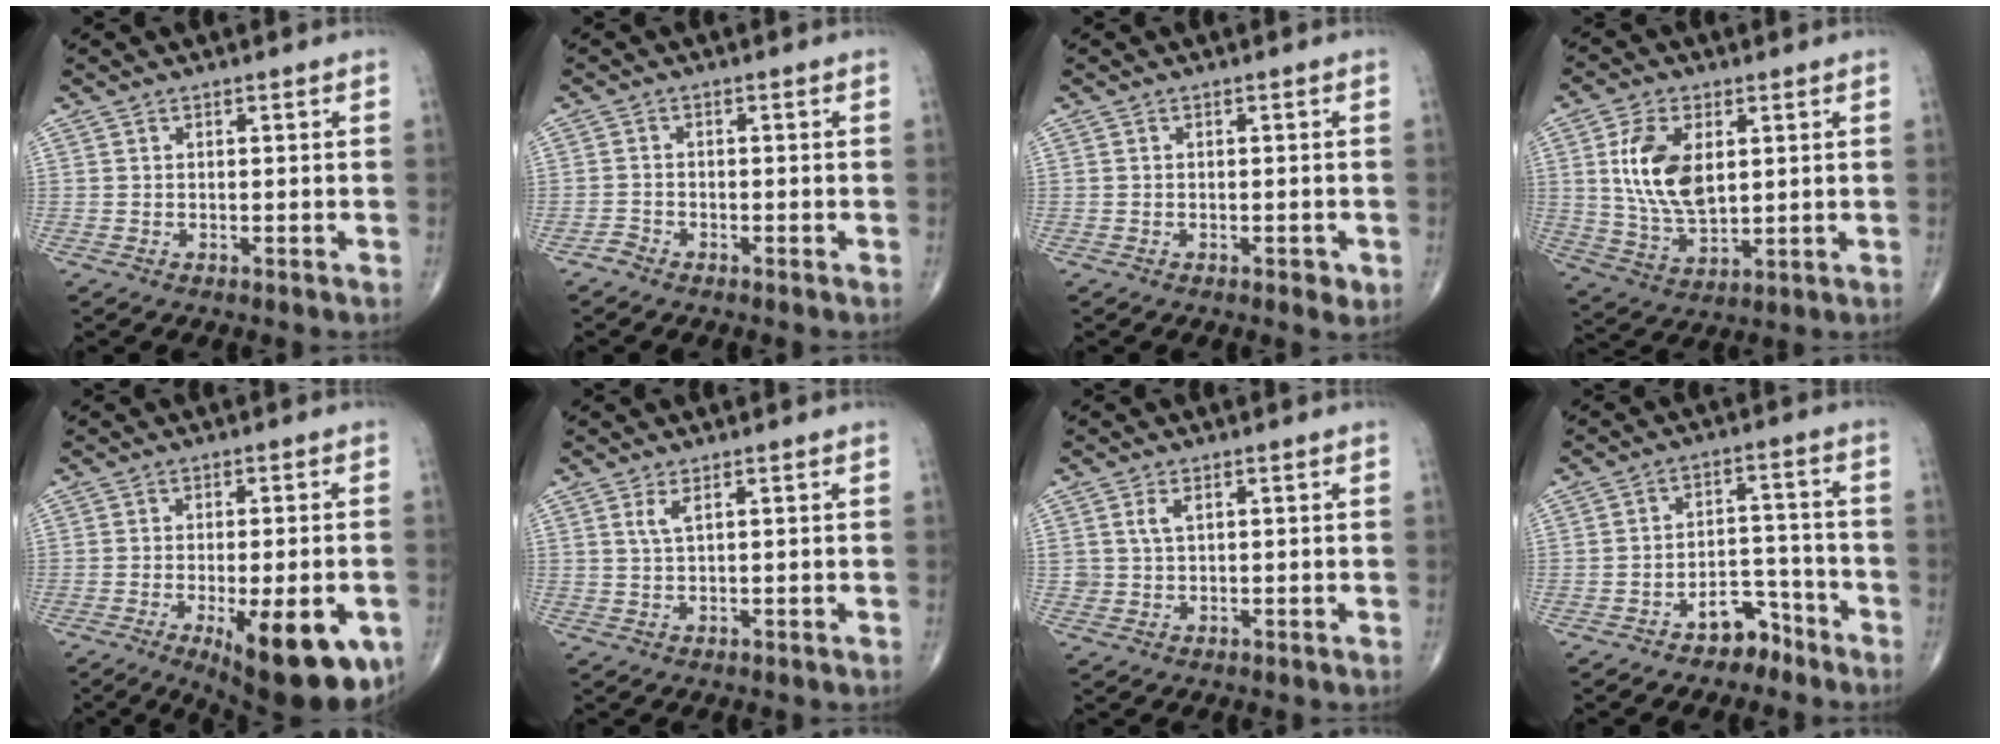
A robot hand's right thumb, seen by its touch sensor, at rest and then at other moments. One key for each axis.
{"total": 1.4, "fx": -1.2, "fy": 0.7, "fz": 0.2, "tx": -0.010, "ty": 0.002, "tz": -0.028}
{"total": 1.8, "fx": -0.7, "fy": 0.9, "fz": 1.4, "tx": -0.016, "ty": -0.001, "tz": -0.008}
{"total": 12.5, "fx": 2.7, "fy": 7.0, "fz": 10.0, "tx": -0.182, "ty": -0.015, "tz": 0.059}
{"total": 17.6, "fx": -6.8, "fy": 6.2, "fz": 15.0, "tx": -0.158, "ty": -0.006, "tz": -0.081}
{"total": 2.0, "fx": 1.0, "fy": 0.4, "fz": 1.7, "tx": -0.043, "ty": -0.002, "tz": 0.025}
{"total": 2.4, "fx": 0.9, "fy": 1.5, "fz": 1.7, "tx": -0.032, "ty": -0.001, "tz": 0.020}
{"total": 6.5, "fx": -4.5, "fy": 3.9, "fz": 2.6, "tx": -0.010, "ty": 0.055, "tz": -0.072}